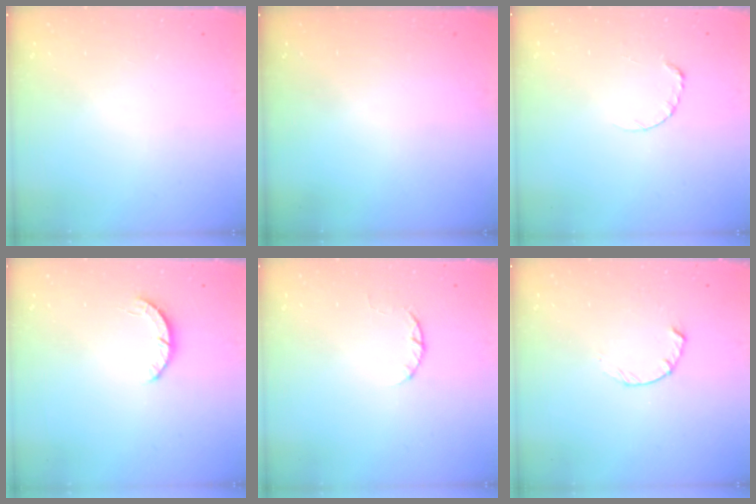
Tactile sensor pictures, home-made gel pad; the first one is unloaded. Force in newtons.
{"total": 0.0}
{"total": 3.4, "press": 3.4, "slide": 0.4}
{"total": 2.8, "press": 2.8, "slide": 0.4}
{"total": 2.5, "press": 2.4, "slide": 0.4}
{"total": 1.8, "press": 1.8, "slide": 0.3}